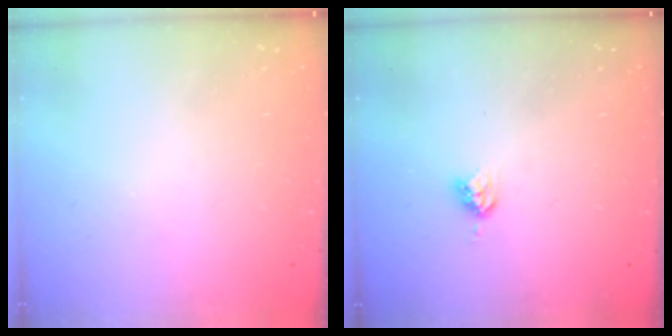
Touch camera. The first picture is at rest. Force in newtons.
{"total": 4.4, "press": 4.3, "slide": 0.6}